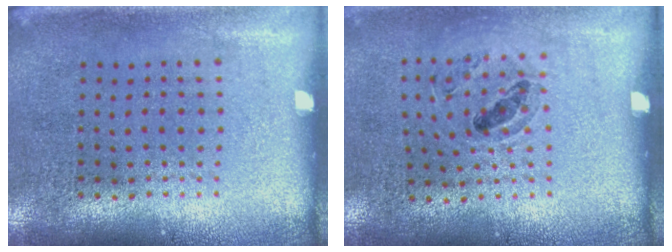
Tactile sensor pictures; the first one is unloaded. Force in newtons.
{"total": 0.9, "press": 0.8, "slide": 0.4}